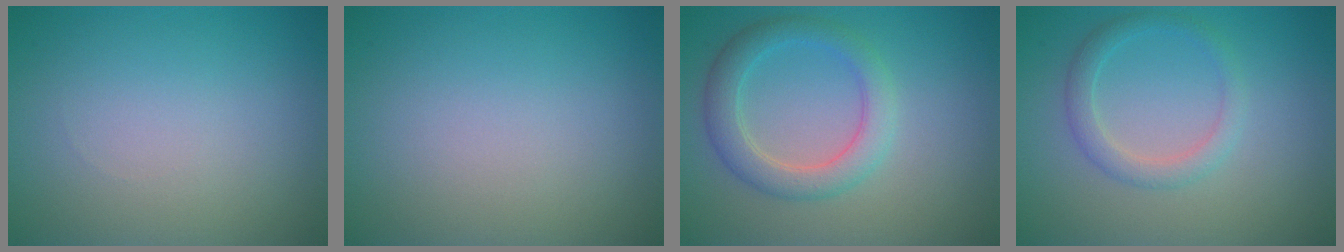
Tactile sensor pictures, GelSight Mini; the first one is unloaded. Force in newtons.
{"total": 0.0}
{"total": 3.6, "press": 3.6, "slide": 0.1}
{"total": 2.2, "press": 2.2, "slide": 0.1}